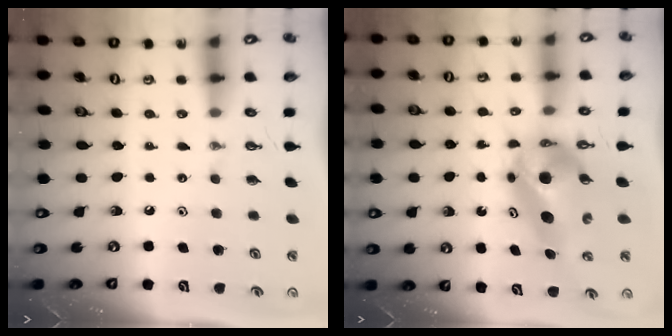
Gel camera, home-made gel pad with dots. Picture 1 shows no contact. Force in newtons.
{"total": 7.8, "press": 7.8, "slide": 0.6}